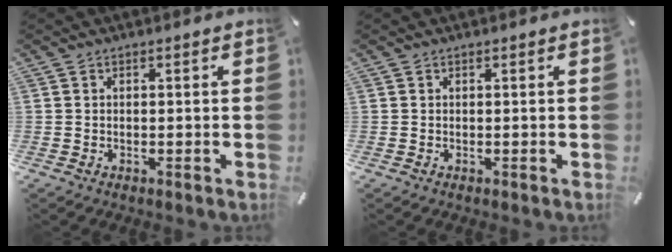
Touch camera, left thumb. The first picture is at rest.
{"total": 0.0}